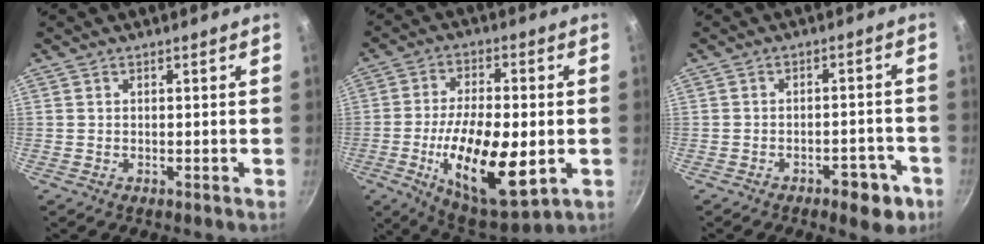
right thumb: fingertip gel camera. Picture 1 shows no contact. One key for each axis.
{"total": 19.4, "fx": -4.2, "fy": 8.1, "fz": 17.2, "tx": -0.284, "ty": -0.004, "tz": -0.056}
{"total": 7.0, "fx": -4.1, "fy": 3.1, "fz": 4.8, "tx": -0.044, "ty": 0.029, "tz": -0.051}